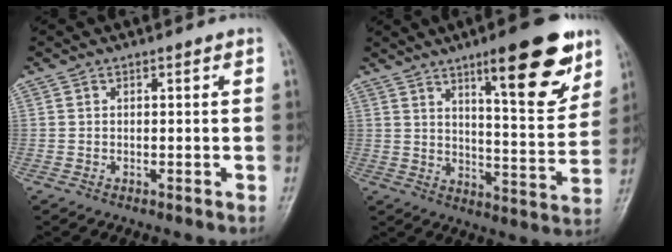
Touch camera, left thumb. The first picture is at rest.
{"total": 16.7, "force": [9.8, 4.3, 12.8], "torque": [-0.149, -0.055, 0.144]}